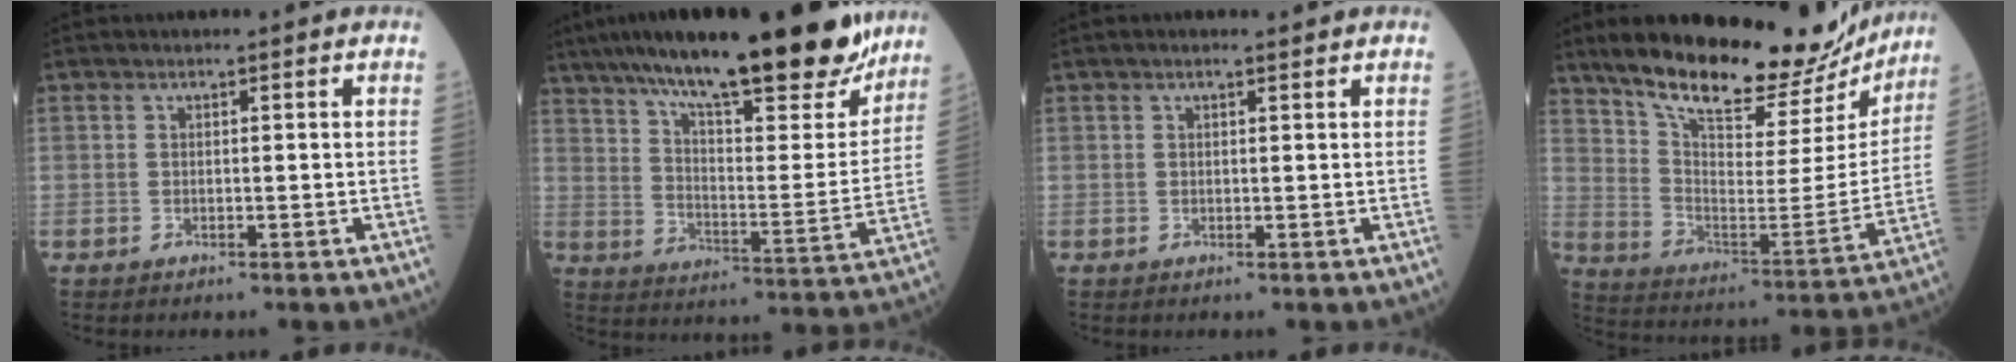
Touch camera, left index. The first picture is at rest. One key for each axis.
{"total": 27.1, "fx": 21.5, "fy": 4.9, "fz": 15.8, "tx": -0.250, "ty": 0.003, "tz": 0.308}
{"total": 1.3, "fx": 1.0, "fy": 0.1, "fz": 0.8, "tx": -0.017, "ty": 0.009, "tz": 0.016}
{"total": 25.9, "fx": 22.0, "fy": 7.4, "fz": 11.3, "tx": -0.177, "ty": -0.018, "tz": 0.313}